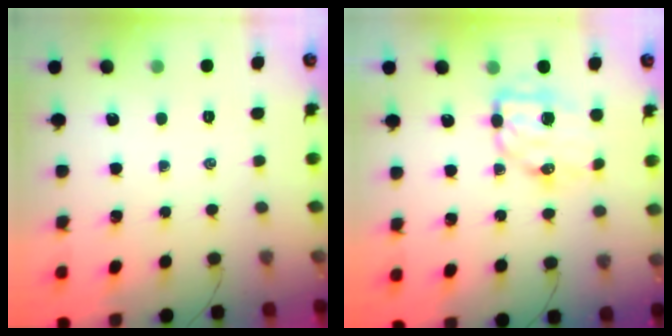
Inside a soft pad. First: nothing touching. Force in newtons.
{"total": 9.0, "press": 8.9, "slide": 1.7}